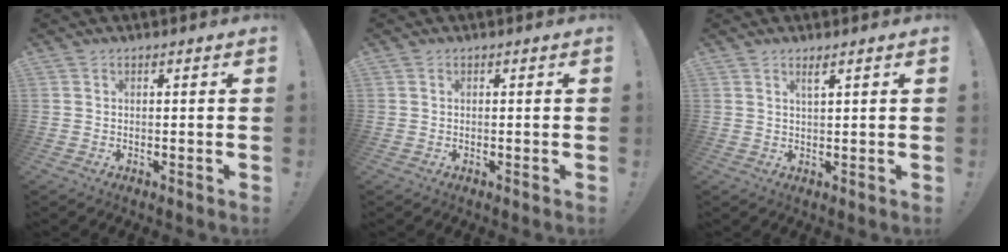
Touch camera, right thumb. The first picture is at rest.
{"total": 0.0}
{"total": 2.2, "force": [1.4, 0.0, 1.6], "torque": [-0.034, -0.003, 0.023]}